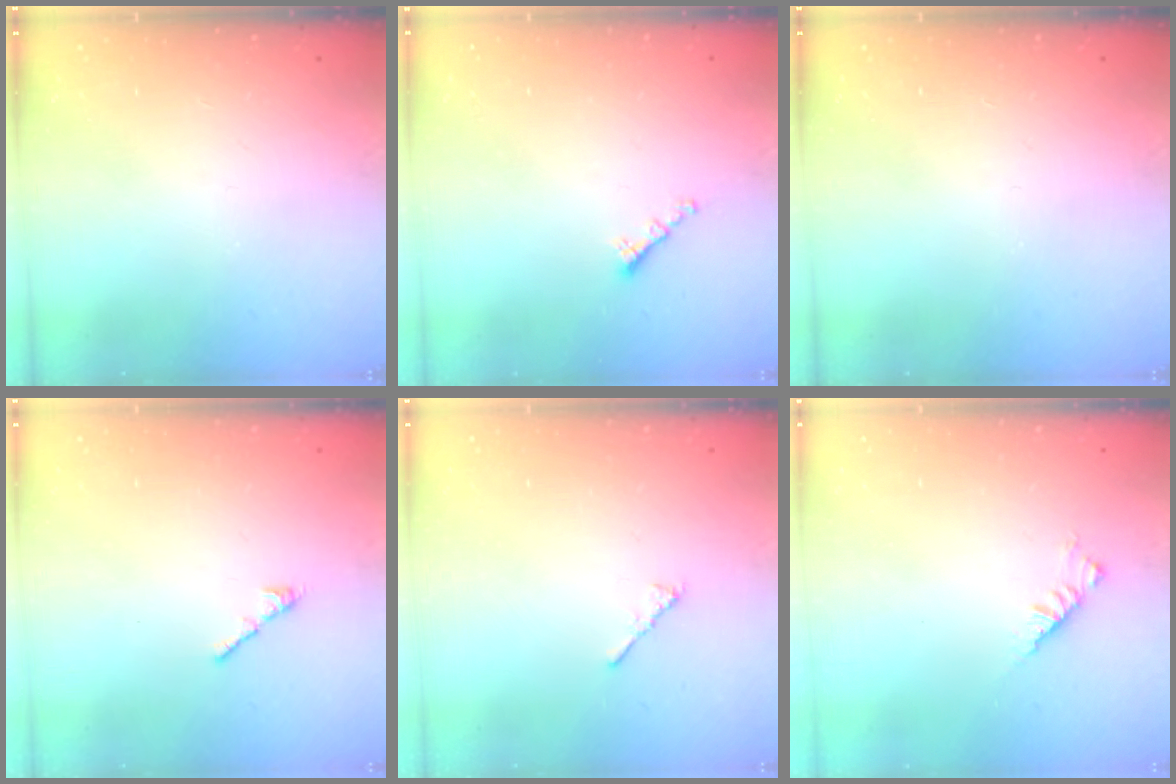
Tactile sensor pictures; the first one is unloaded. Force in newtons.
{"total": 1.3, "press": 1.2, "slide": 0.5}
{"total": 0.0}
{"total": 2.7, "press": 2.6, "slide": 0.7}
{"total": 2.3, "press": 2.2, "slide": 0.6}
{"total": 2.9, "press": 2.8, "slide": 0.7}